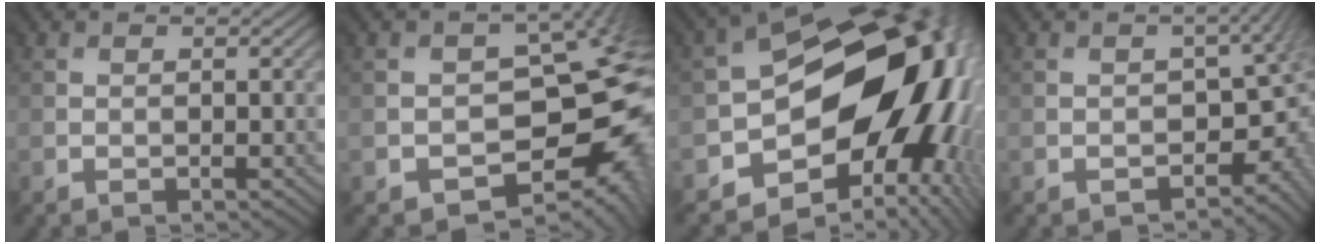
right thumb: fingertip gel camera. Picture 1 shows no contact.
{"total": 11.4, "force": [-4.0, 7.9, 7.2], "torque": [-0.058, -0.019, -0.049]}
{"total": 17.3, "force": [-3.0, 12.2, 11.9], "torque": [-0.151, -0.028, -0.036]}
{"total": 6.3, "force": [-3.1, 4.2, 3.6], "torque": [-0.027, -0.023, -0.023]}